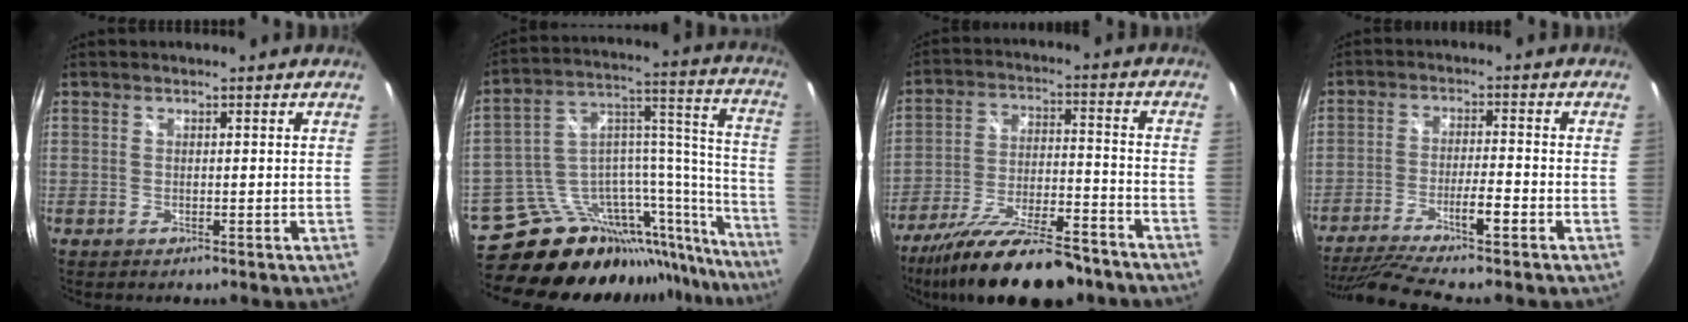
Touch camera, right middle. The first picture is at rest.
{"total": 28.2, "force": [-23.5, 10.0, 12.0], "torque": [-0.135, 0.050, -0.352]}
{"total": 20.5, "force": [-16.4, 5.2, 11.1], "torque": [-0.204, -0.035, -0.255]}
{"total": 12.0, "force": [-9.2, -0.2, 7.6], "torque": [-0.159, -0.025, -0.157]}